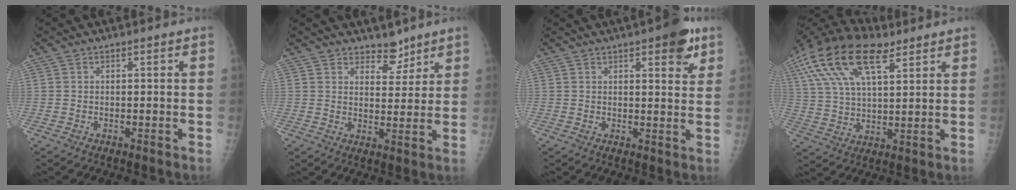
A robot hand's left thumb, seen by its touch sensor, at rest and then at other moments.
{"total": 4.6, "force": [3.8, 2.4, 1.0], "torque": [0.012, -0.030, 0.061]}
{"total": 6.9, "force": [3.8, 2.3, 5.3], "torque": [-0.049, -0.015, 0.043]}
{"total": 19.1, "force": [9.7, 8.7, 13.9], "torque": [-0.266, 0.003, 0.177]}